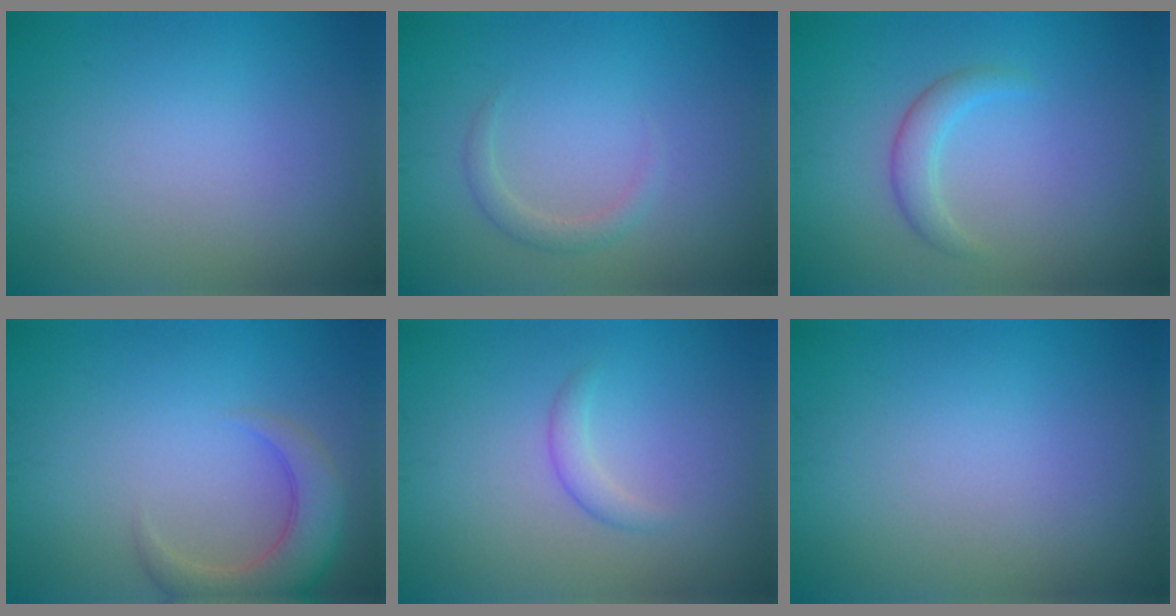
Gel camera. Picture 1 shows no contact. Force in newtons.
{"total": 1.4, "press": 1.4, "slide": 0.1}
{"total": 2.1, "press": 2.1, "slide": 0.1}
{"total": 4.5, "press": 4.5, "slide": 0.5}
{"total": 1.4, "press": 1.4, "slide": 0.0}
{"total": 0.0}